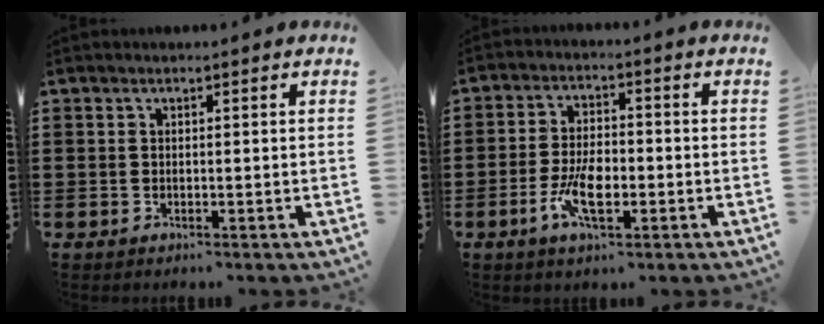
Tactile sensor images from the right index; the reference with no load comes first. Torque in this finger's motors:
{"motor_torque": [1.22, 0.92, 0.19, 0.18]}